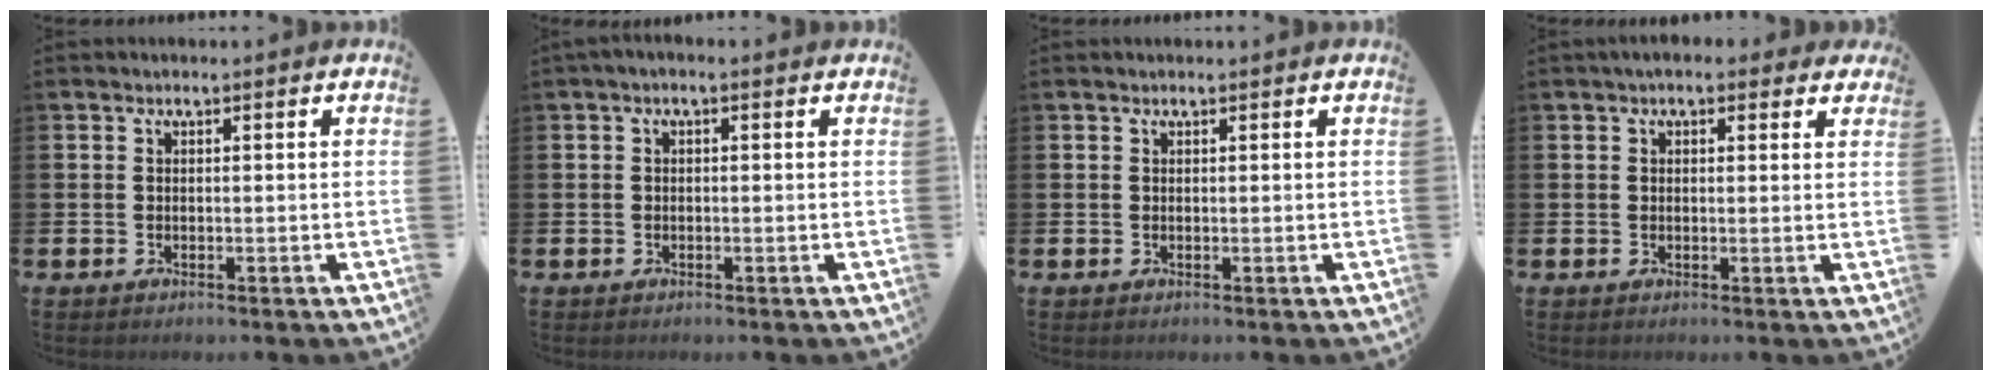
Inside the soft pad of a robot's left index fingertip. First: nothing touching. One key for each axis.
{"total": 0.7, "fx": -0.3, "fy": 0.2, "fz": 0.6, "tx": -0.004, "ty": -0.001, "tz": -0.008}
{"total": 0.0}
{"total": 2.5, "fx": 2.1, "fy": 1.0, "fz": 0.8, "tx": -0.009, "ty": -0.001, "tz": 0.034}